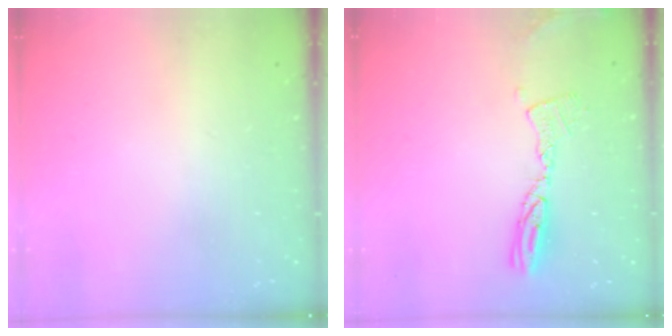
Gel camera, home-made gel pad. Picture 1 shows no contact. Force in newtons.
{"total": 9.7, "press": 9.6, "slide": 0.9}